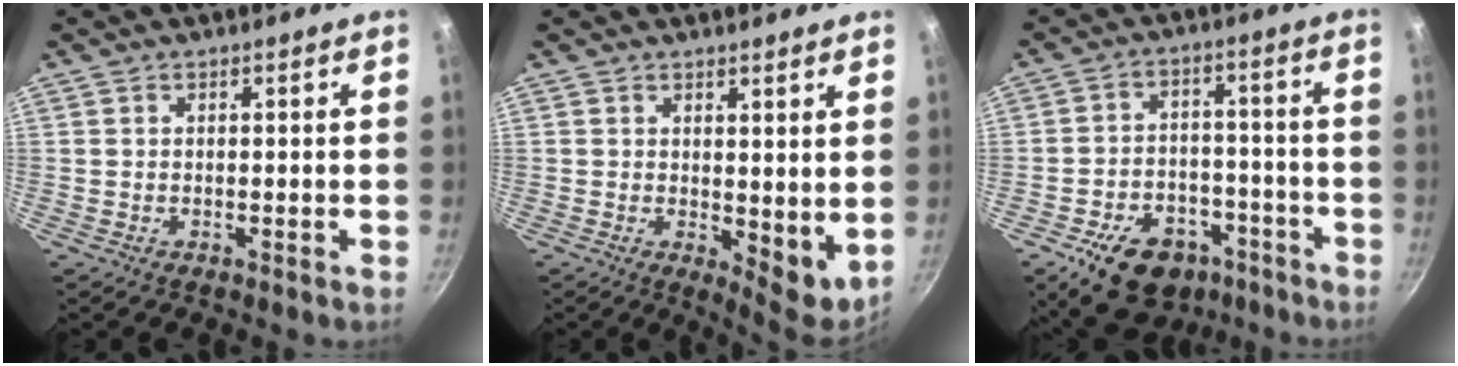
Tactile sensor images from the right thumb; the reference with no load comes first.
{"total": 6.7, "force": [1.6, 3.1, 5.8], "torque": [-0.068, -0.023, 0.029]}
{"total": 16.1, "force": [-9.6, 10.4, 7.6], "torque": [-0.088, 0.055, -0.132]}